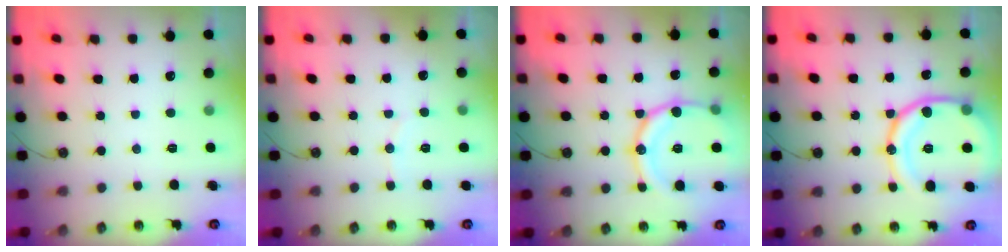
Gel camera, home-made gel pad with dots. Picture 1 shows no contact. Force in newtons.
{"total": 4.4, "press": 4.1, "slide": 1.5}
{"total": 18.2, "press": 17.9, "slide": 3.3}
{"total": 19.6, "press": 19.5, "slide": 2.0}